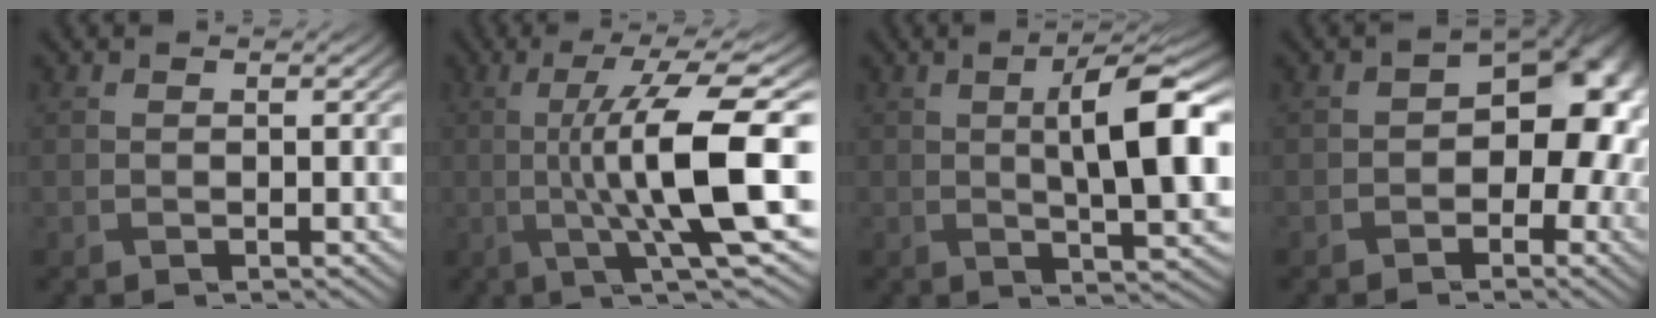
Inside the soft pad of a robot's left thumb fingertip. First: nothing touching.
{"total": 12.3, "force": [-1.0, 2.2, 12.0], "torque": [-0.193, 0.015, -0.016]}
{"total": 10.5, "force": [1.2, 3.1, 9.9], "torque": [-0.156, 0.000, 0.022]}
{"total": 9.2, "force": [-1.1, 6.2, 6.7], "torque": [-0.058, -0.009, -0.018]}